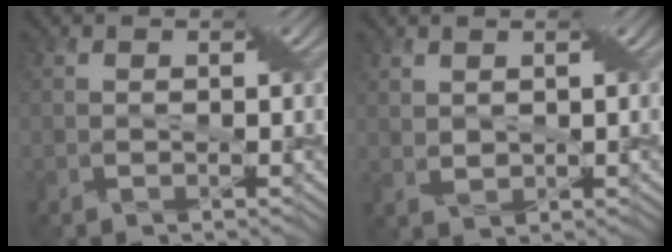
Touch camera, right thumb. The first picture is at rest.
{"total": 1.6, "force": [1.5, 0.3, 0.5], "torque": [-0.036, -0.004, 0.039]}